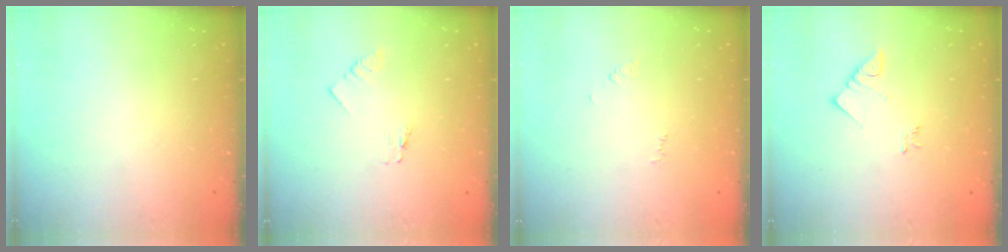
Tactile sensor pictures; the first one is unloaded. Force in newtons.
{"total": 0.0}
{"total": 2.5, "press": 2.5, "slide": 0.4}
{"total": 3.1, "press": 3.1, "slide": 0.3}